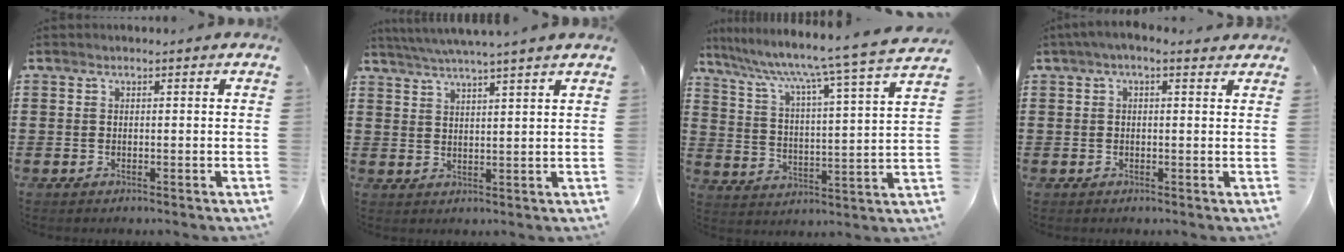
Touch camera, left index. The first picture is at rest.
{"total": 3.8, "force": [3.4, -0.9, 1.2], "torque": [-0.035, -0.013, 0.060]}
{"total": 6.6, "force": [5.2, -1.2, 3.8], "torque": [-0.096, -0.054, 0.073]}
{"total": 1.9, "force": [0.6, 0.7, 1.7], "torque": [-0.033, 0.006, 0.009]}